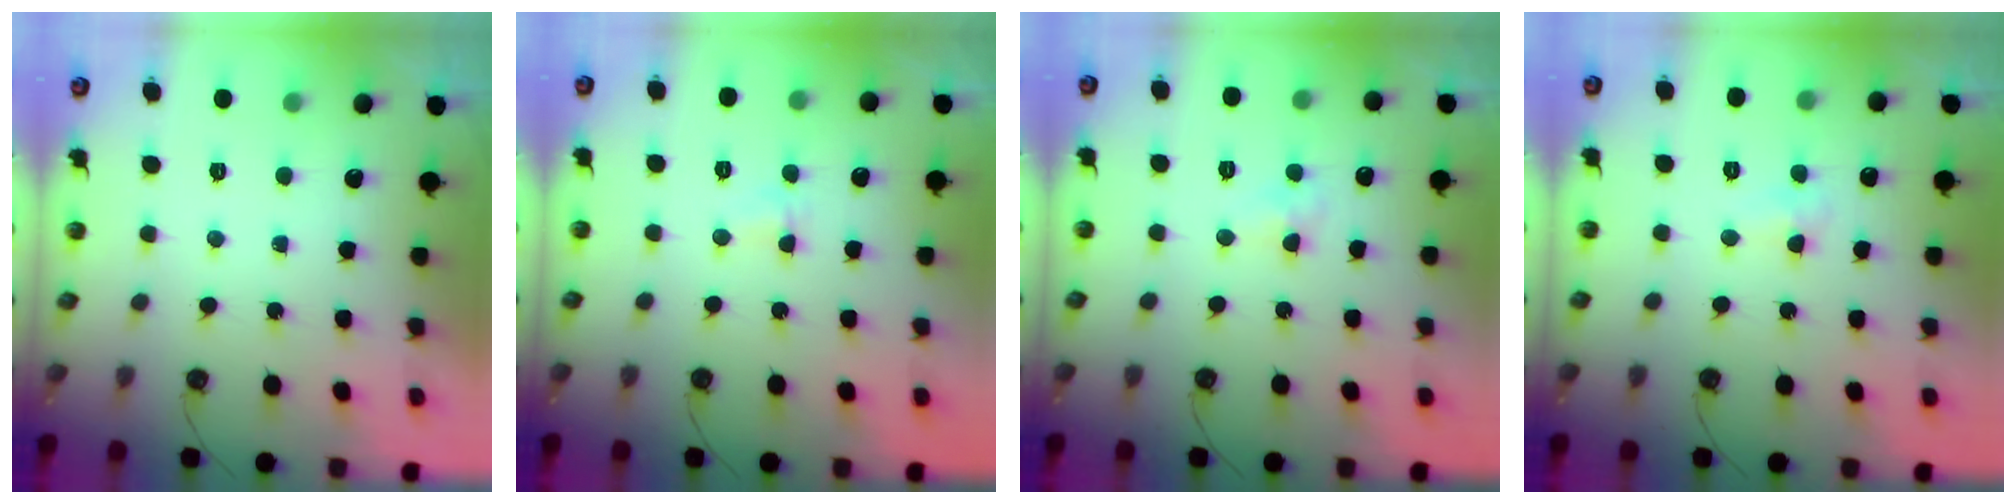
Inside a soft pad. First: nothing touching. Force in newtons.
{"total": 2.8, "press": 2.8, "slide": 0.6}
{"total": 5.2, "press": 5.1, "slide": 0.4}
{"total": 4.0, "press": 3.6, "slide": 1.7}